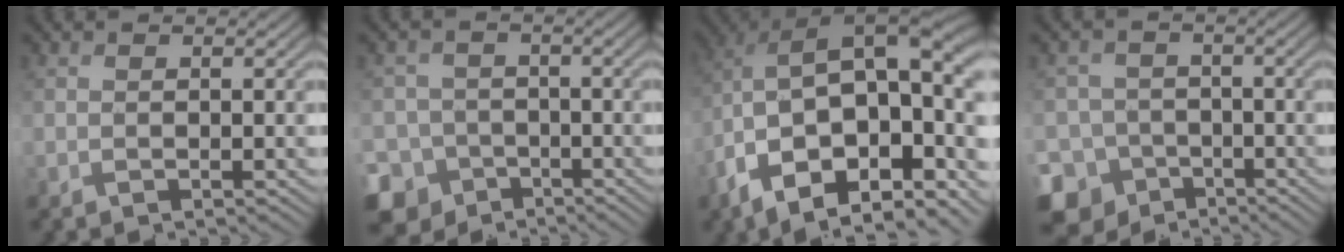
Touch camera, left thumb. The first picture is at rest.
{"total": 9.3, "force": [-4.3, 8.0, 1.9], "torque": [-0.076, -0.021, -0.091]}
{"total": 19.5, "force": [-6.0, 11.5, 14.5], "torque": [-0.257, -0.024, -0.078]}
{"total": 10.7, "force": [-5.2, 9.0, 2.4], "torque": [-0.091, -0.028, -0.103]}